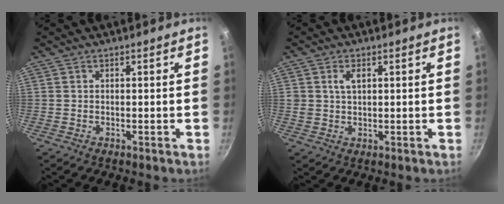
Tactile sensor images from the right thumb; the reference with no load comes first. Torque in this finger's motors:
{"motor_torque": [-0.56, 0.44, 0.76, 0.01, 0.01]}